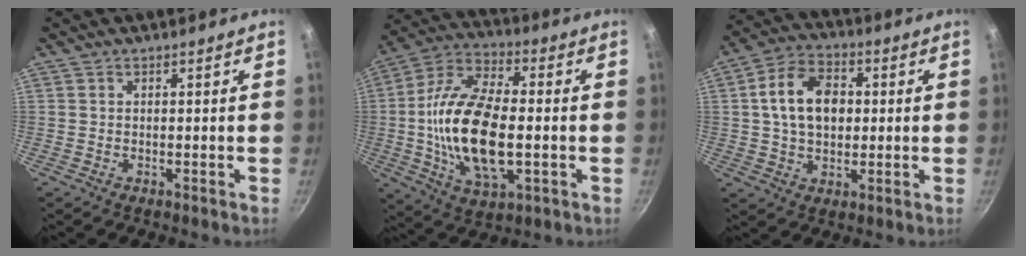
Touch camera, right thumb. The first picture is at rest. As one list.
[{"total": 20.5, "force": [-1.7, 10.0, 17.8], "torque": [-0.336, 0.019, -0.039]}, {"total": 12.5, "force": [1.6, 8.7, 8.8], "torque": [-0.131, 0.017, 0.016]}]